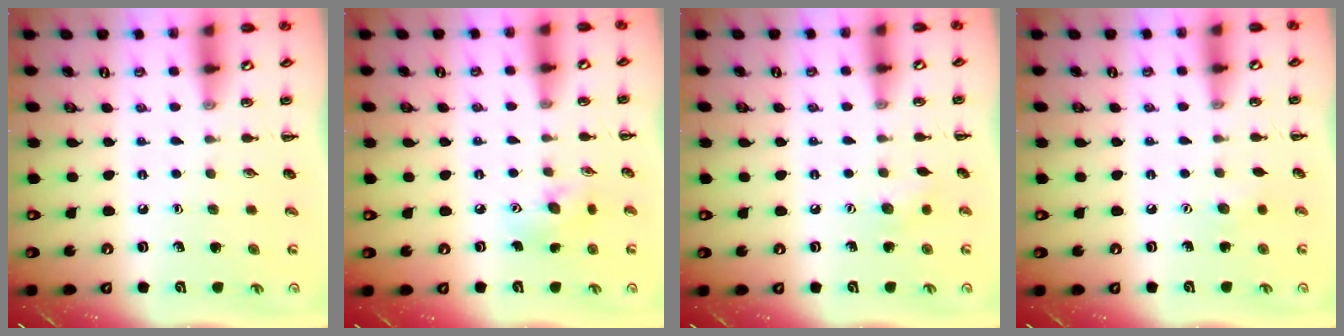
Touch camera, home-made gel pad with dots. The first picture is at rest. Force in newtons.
{"total": 7.8, "press": 7.8, "slide": 0.6}
{"total": 6.2, "press": 6.0, "slide": 1.6}
{"total": 2.9, "press": 2.8, "slide": 0.7}